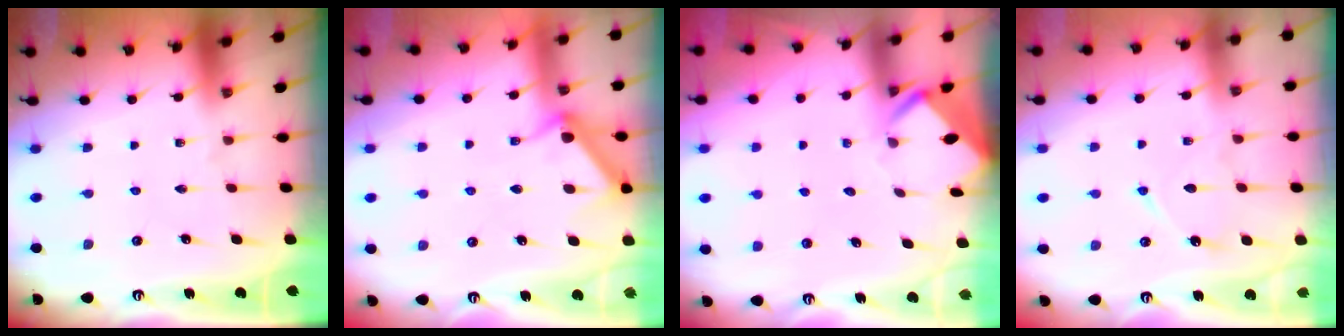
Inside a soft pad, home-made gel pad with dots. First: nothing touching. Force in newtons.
{"total": 8.6, "press": 8.6, "slide": 0.2}
{"total": 3.4, "press": 3.4, "slide": 0.1}
{"total": 8.2, "press": 8.2, "slide": 0.8}